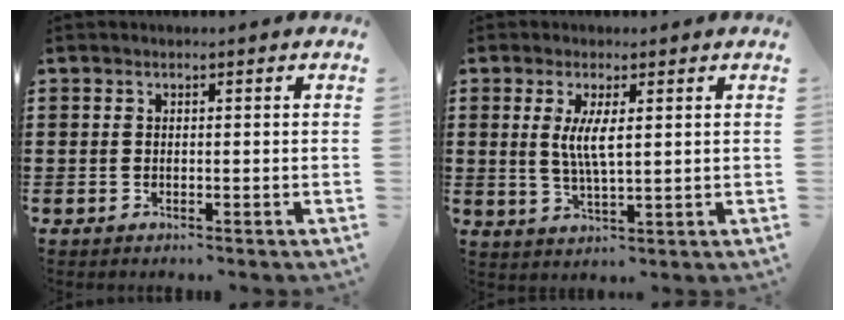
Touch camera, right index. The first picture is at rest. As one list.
[{"total": 4.7, "force": [1.2, 0.9, 4.5], "torque": [-0.087, 0.001, 0.021]}]